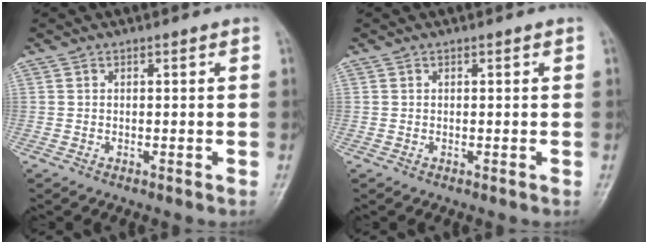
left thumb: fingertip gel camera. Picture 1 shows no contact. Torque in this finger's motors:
{"motor_torque": [-0.28, 0.03, -0.17, -0.04, -0.02]}